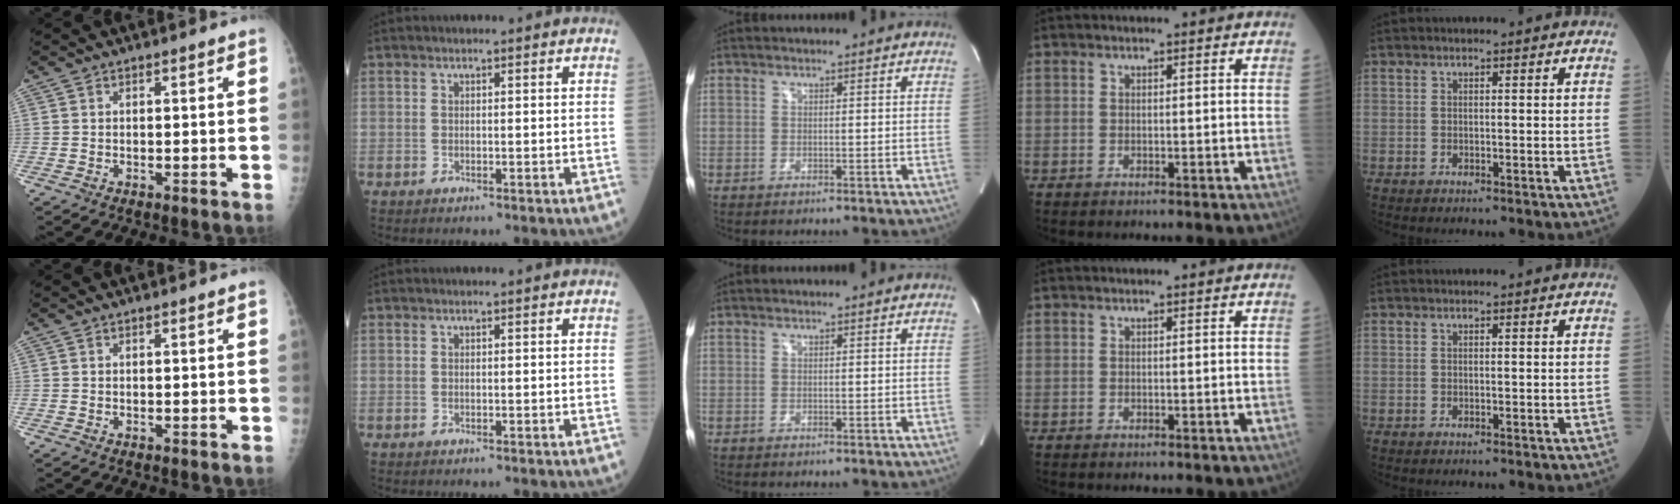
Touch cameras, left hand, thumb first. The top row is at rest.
{}